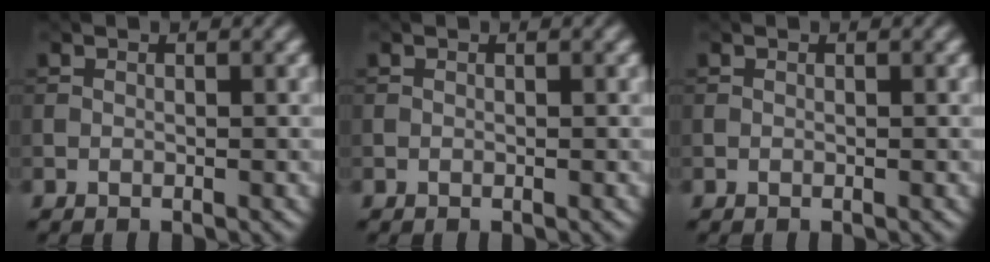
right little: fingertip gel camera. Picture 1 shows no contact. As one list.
[{"total": 0.0}, {"total": 0.0}]